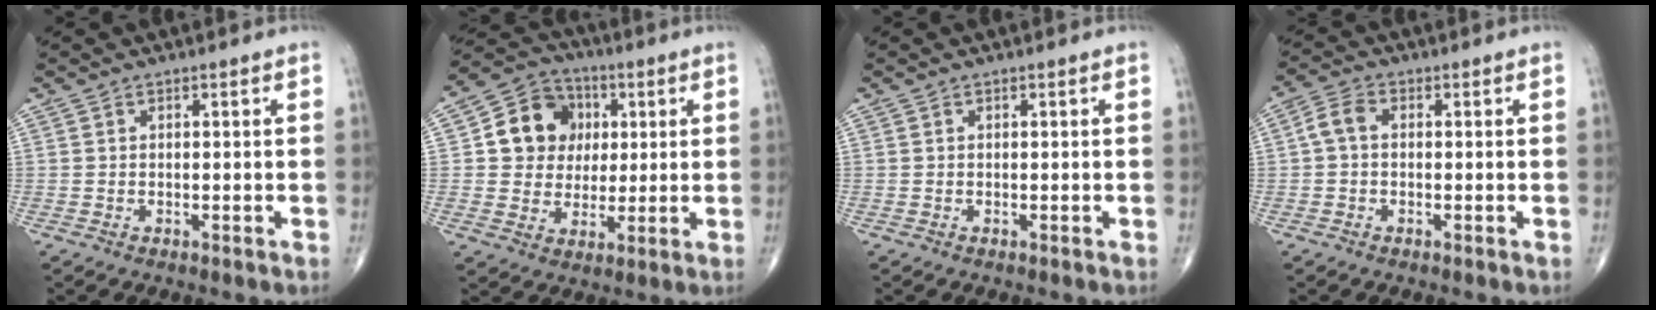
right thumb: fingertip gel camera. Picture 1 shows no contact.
{"total": 12.2, "force": [2.5, 10.7, 5.3], "torque": [-0.048, 0.006, 0.038]}
{"total": 0.0}
{"total": 3.8, "force": [0.1, 2.6, 2.8], "torque": [-0.051, 0.014, -0.006]}